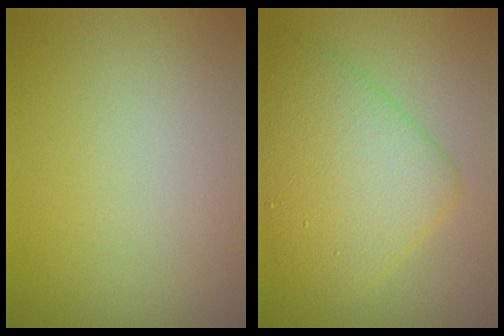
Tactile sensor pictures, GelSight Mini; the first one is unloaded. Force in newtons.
{"total": 6.5, "press": 6.5, "slide": 0.3}